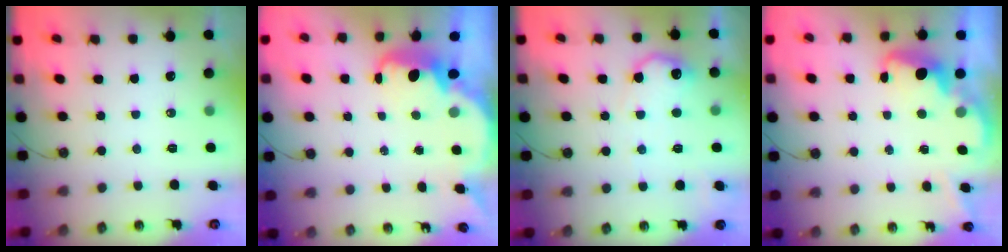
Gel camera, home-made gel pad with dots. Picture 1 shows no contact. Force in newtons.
{"total": 3.8, "press": 3.7, "slide": 0.4}
{"total": 11.2, "press": 11.2, "slide": 0.4}
{"total": 2.8, "press": 2.7, "slide": 0.8}